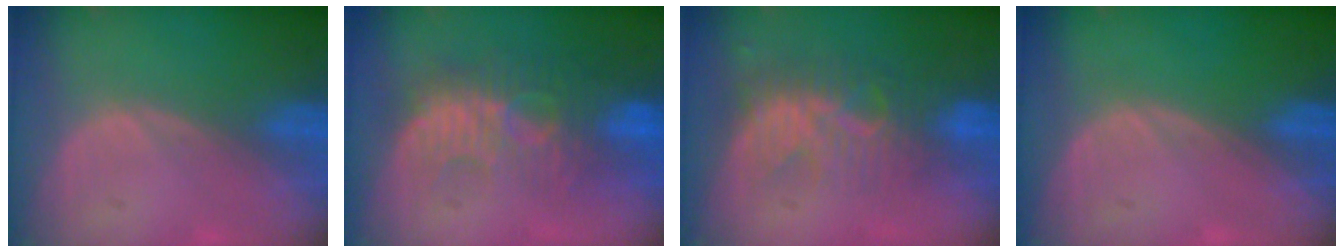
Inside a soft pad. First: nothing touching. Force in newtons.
{"total": 9.5, "press": 9.0, "slide": 3.2}
{"total": 8.4, "press": 7.5, "slide": 3.9}
{"total": 0.0}